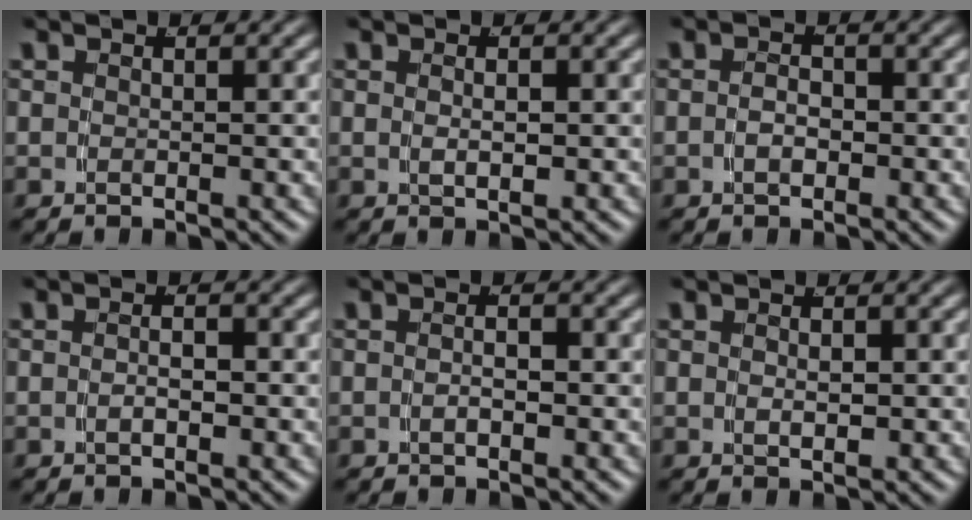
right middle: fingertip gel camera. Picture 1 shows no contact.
{"total": 1.2, "force": [0.0, -0.1, 1.2], "torque": [-0.019, -0.009, 0.007]}
{"total": 1.4, "force": [-0.8, 0.6, 1.0], "torque": [-0.023, -0.005, -0.011]}
{"total": 1.4, "force": [-0.8, 0.3, 1.1], "torque": [-0.015, -0.003, -0.012]}
{"total": 1.3, "force": [-0.8, 0.2, 1.0], "torque": [-0.015, -0.003, -0.012]}
{"total": 0.9, "force": [0.0, 0.1, 0.9], "torque": [-0.015, -0.010, 0.009]}